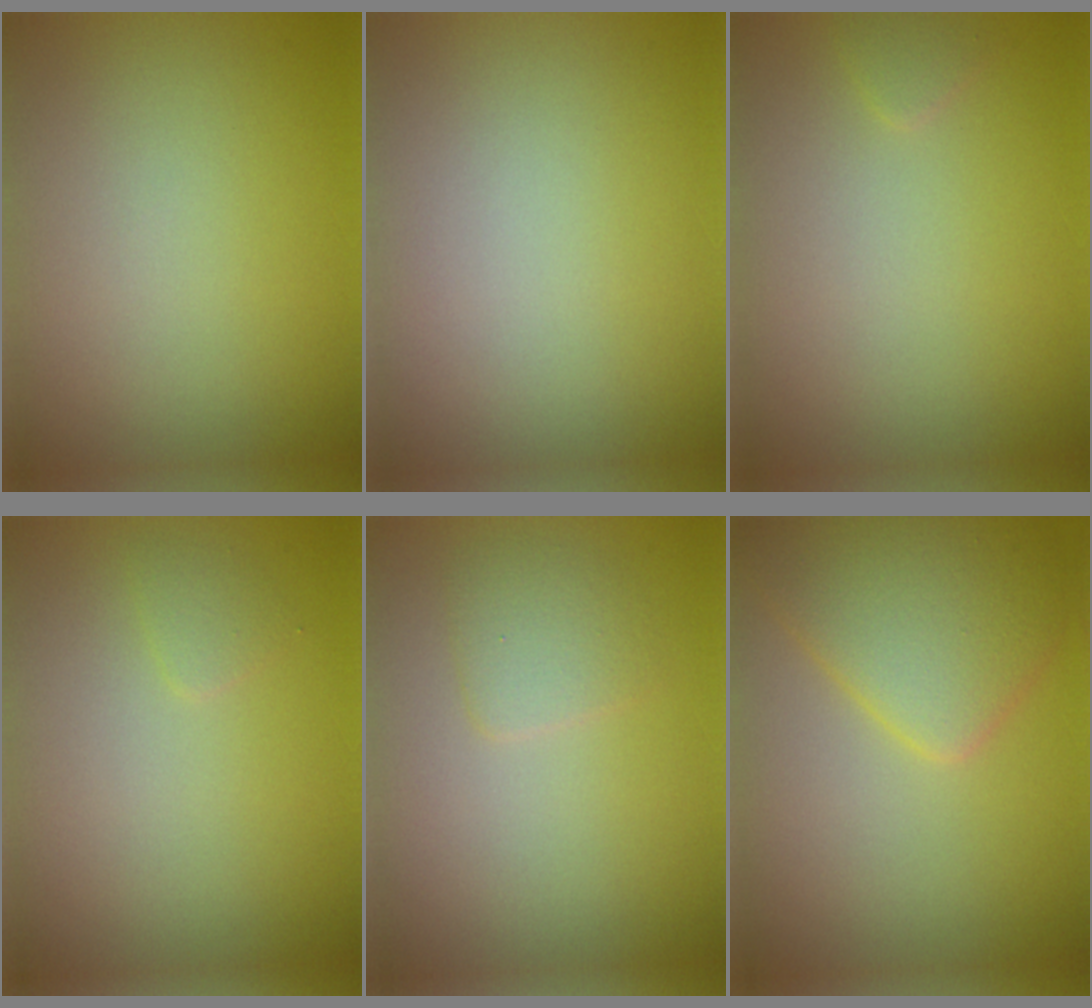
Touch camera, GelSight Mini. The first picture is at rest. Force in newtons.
{"total": 0.0}
{"total": 0.6, "press": 0.6, "slide": 0.1}
{"total": 0.7, "press": 0.7, "slide": 0.0}
{"total": 1.6, "press": 1.6, "slide": 0.1}
{"total": 5.6, "press": 5.6, "slide": 0.2}